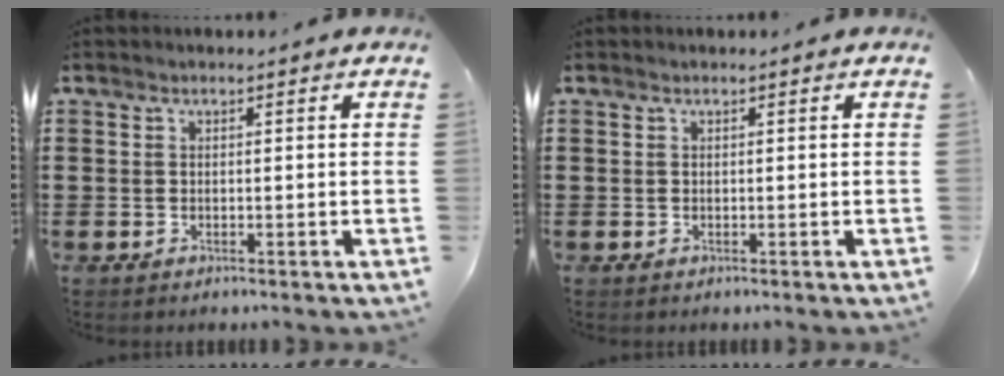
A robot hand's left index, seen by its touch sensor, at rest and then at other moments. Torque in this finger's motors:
{"motor_torque": [-0.01, 0.01, 0.00, 0.00]}